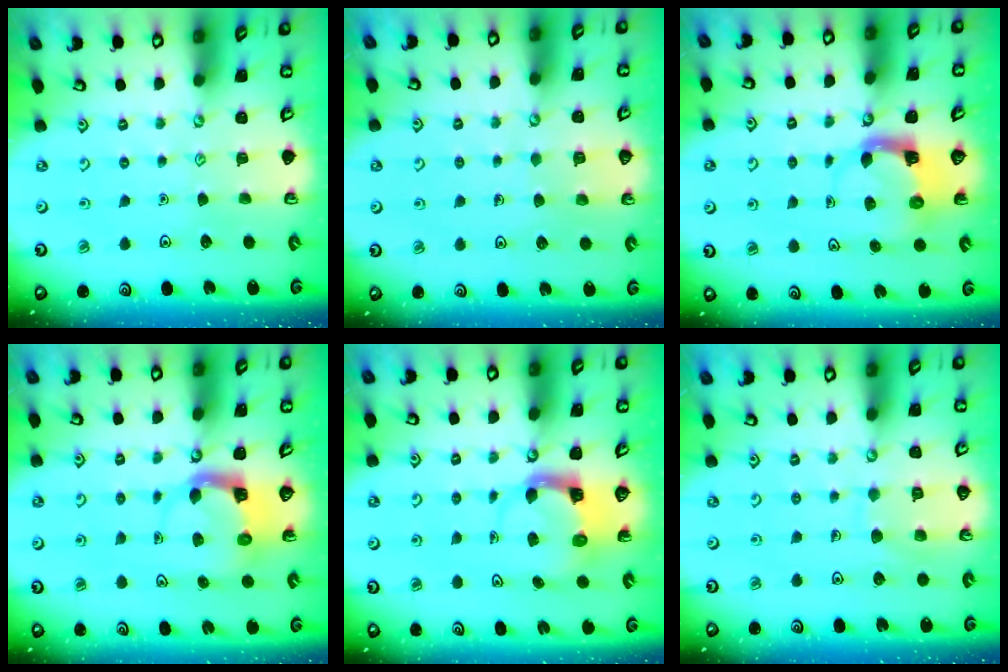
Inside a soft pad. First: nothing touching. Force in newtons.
{"total": 3.3, "press": 3.3, "slide": 0.2}
{"total": 4.0, "press": 3.9, "slide": 0.6}
{"total": 3.7, "press": 3.6, "slide": 0.7}
{"total": 3.7, "press": 3.7, "slide": 0.5}
{"total": 7.8, "press": 7.7, "slide": 0.6}